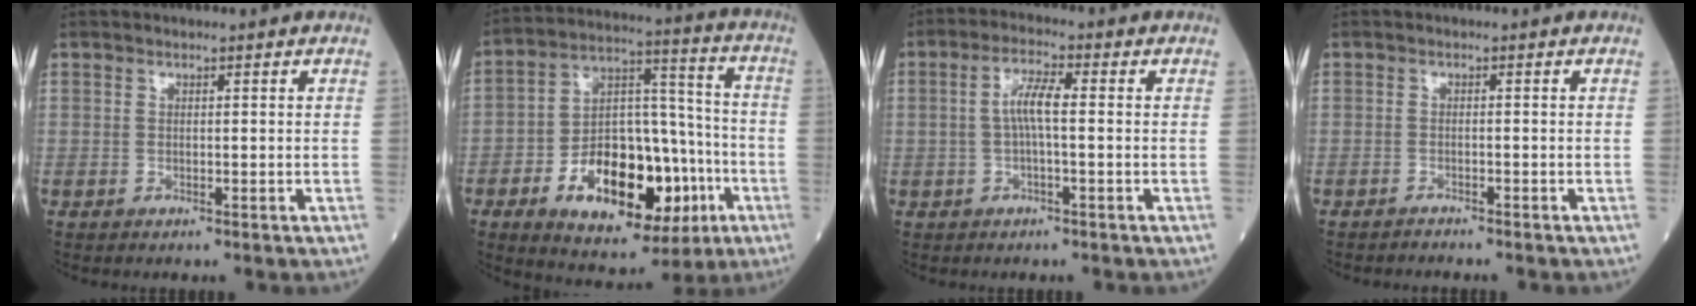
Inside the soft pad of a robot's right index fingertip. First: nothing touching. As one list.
[{"total": 20.0, "force": [-7.3, 9.6, 16.0], "torque": [-0.265, 0.020, -0.103]}, {"total": 4.6, "force": [0.1, 0.8, 4.5], "torque": [-0.094, 0.012, 0.003]}, {"total": 0.9, "force": [-0.9, -0.1, -0.1], "torque": [-0.002, -0.003, -0.012]}]